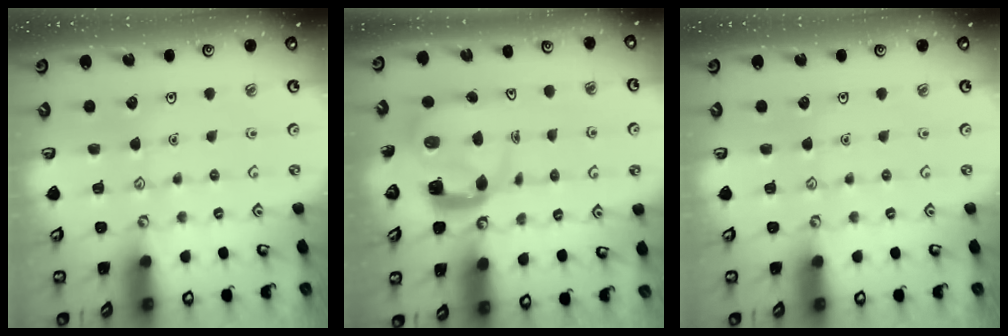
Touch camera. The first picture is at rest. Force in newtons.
{"total": 4.6, "press": 4.6, "slide": 0.5}
{"total": 0.0}